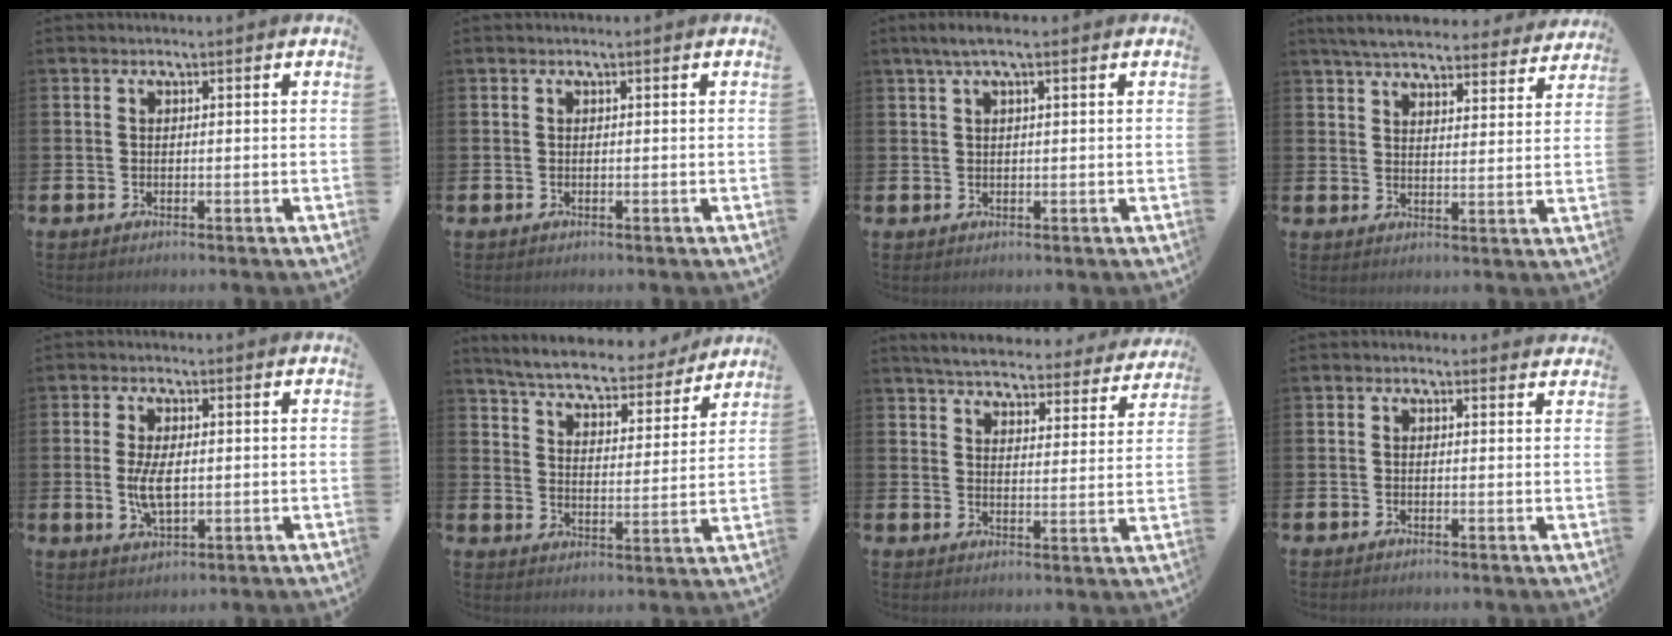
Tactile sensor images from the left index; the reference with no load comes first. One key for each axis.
{"total": 0.0}
{"total": 2.4, "fx": 1.5, "fy": 0.4, "fz": 1.9, "tx": -0.043, "ty": 0.007, "tz": 0.027}
{"total": 6.2, "fx": 5.9, "fy": 1.1, "fz": 1.6, "tx": -0.047, "ty": -0.032, "tz": 0.105}
{"total": 5.2, "fx": -0.1, "fy": 2.5, "fz": 4.5, "tx": -0.080, "ty": -0.002, "tz": -0.006}
{"total": 6.5, "fx": 6.2, "fy": 0.9, "fz": 1.8, "tx": -0.068, "ty": -0.043, "tz": 0.105}
{"total": 5.1, "fx": 5.0, "fy": 0.7, "fz": 1.0, "tx": -0.037, "ty": -0.037, "tz": 0.082}
{"total": 0.5, "fx": 0.3, "fy": 0.3, "fz": 0.2, "tx": -0.001, "ty": 0.002, "tz": 0.004}